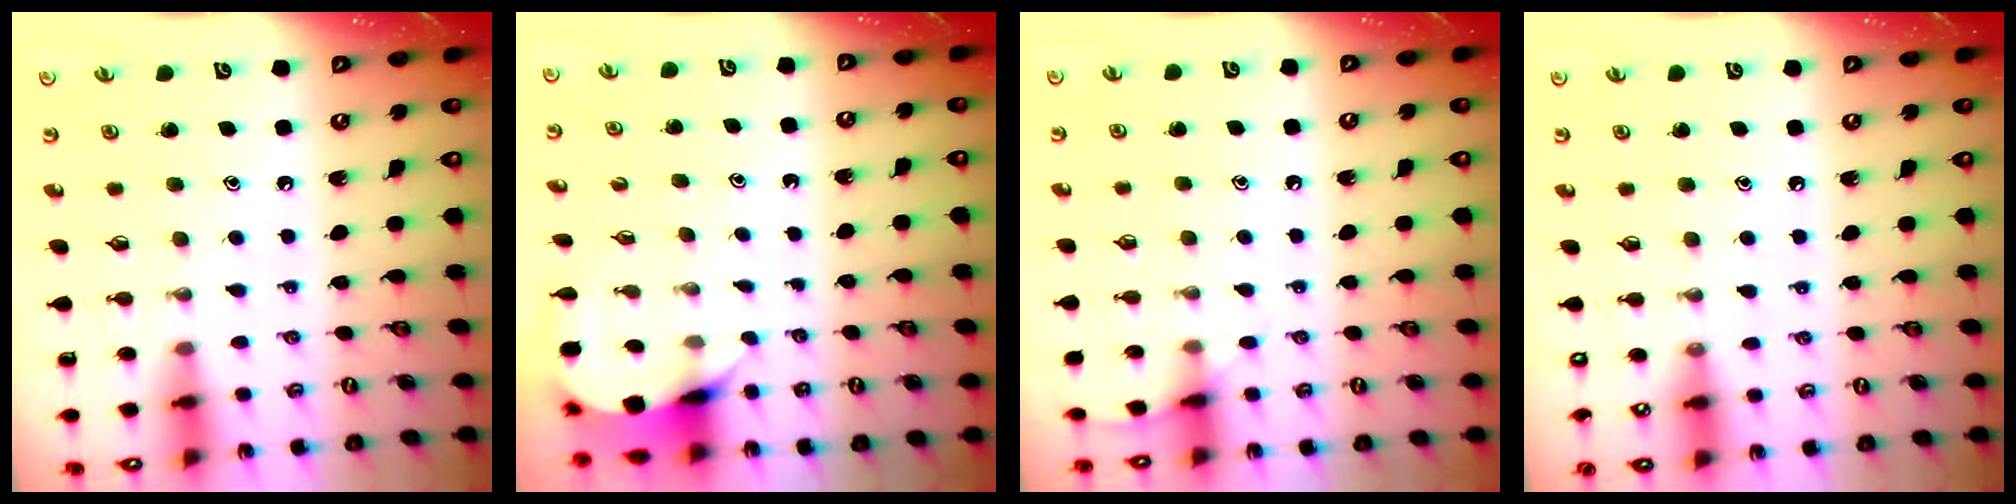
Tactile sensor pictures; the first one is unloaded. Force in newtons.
{"total": 5.0, "press": 4.9, "slide": 0.5}
{"total": 5.6, "press": 5.5, "slide": 0.6}
{"total": 3.5, "press": 3.5, "slide": 0.4}